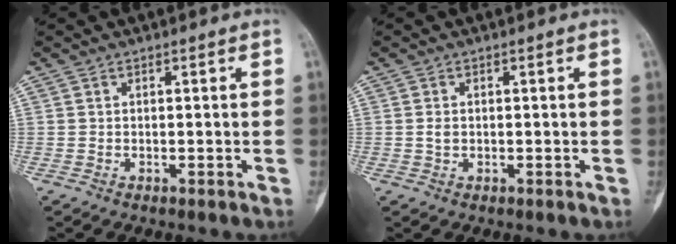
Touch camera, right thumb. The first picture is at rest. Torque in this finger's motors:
{"motor_torque": [0.02, 0.20, -0.04, -0.04, 0.09]}